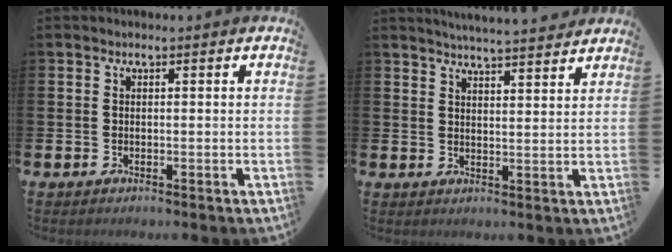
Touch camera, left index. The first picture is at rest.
{"total": 4.4, "force": [4.4, -0.6, 0.2], "torque": [-0.010, -0.028, 0.077]}